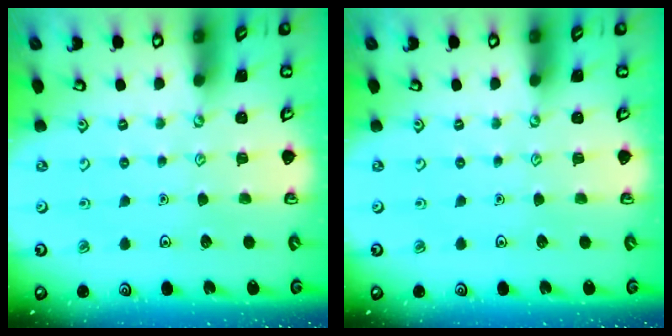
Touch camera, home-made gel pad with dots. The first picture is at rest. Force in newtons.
{"total": 0.0}